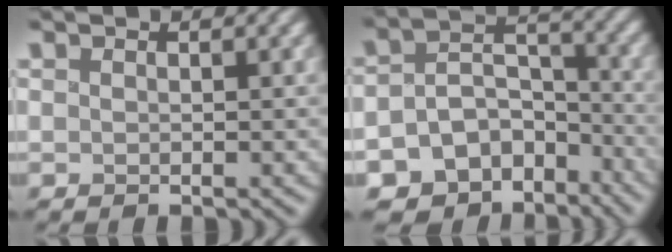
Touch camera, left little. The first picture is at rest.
{"total": 8.9, "force": [-6.6, 5.3, 2.6], "torque": [-0.031, -0.004, -0.106]}